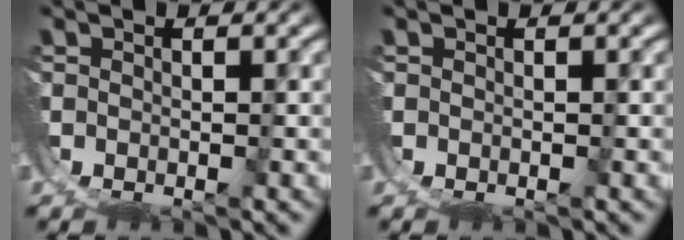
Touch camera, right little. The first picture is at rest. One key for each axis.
{"total": 0.0}